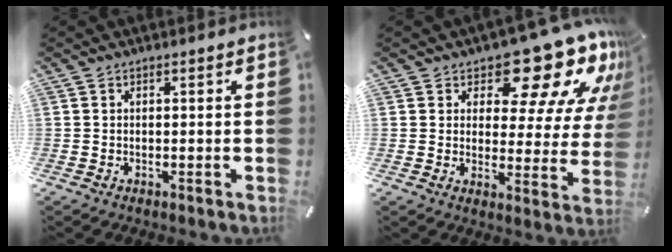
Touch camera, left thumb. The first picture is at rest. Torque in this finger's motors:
{"motor_torque": [2.44, 2.57, 1.24, -1.53, 0.35]}